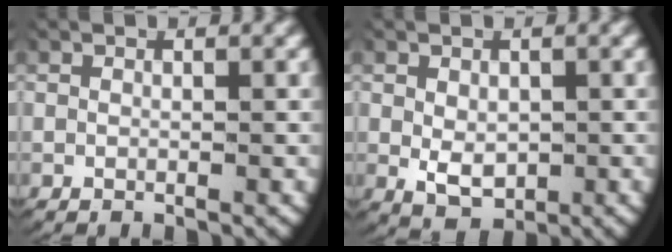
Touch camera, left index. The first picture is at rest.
{"total": 3.4, "force": [-0.8, 2.4, 2.2], "torque": [-0.051, -0.026, 0.005]}